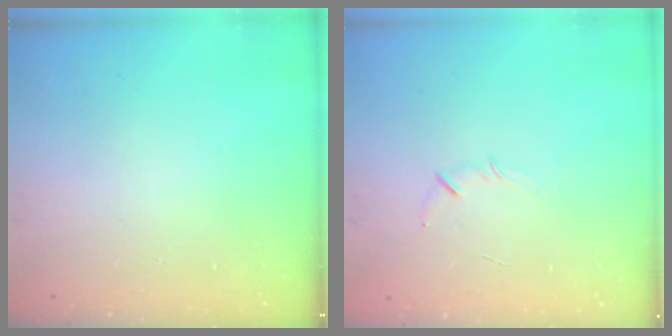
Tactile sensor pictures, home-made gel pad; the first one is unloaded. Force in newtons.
{"total": 3.6, "press": 3.5, "slide": 0.8}